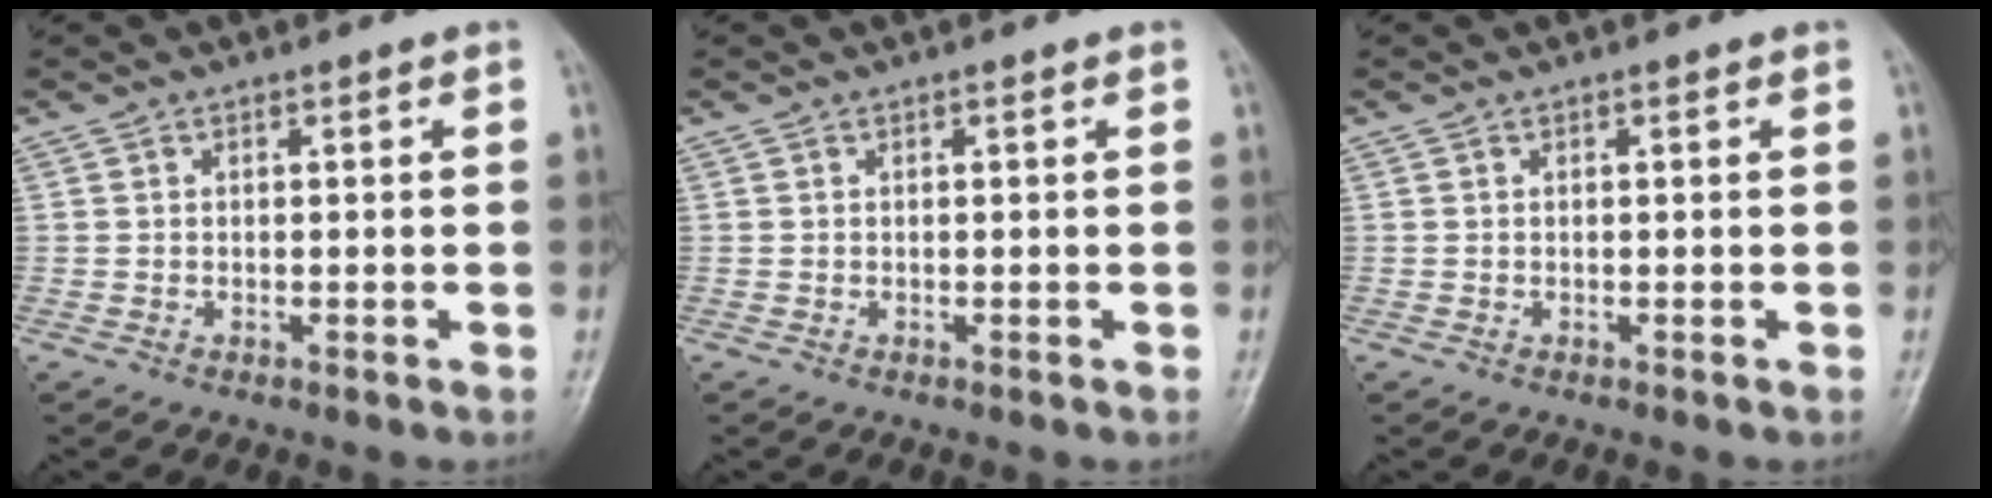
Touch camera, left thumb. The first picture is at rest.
{"total": 0.0}
{"total": 0.0}